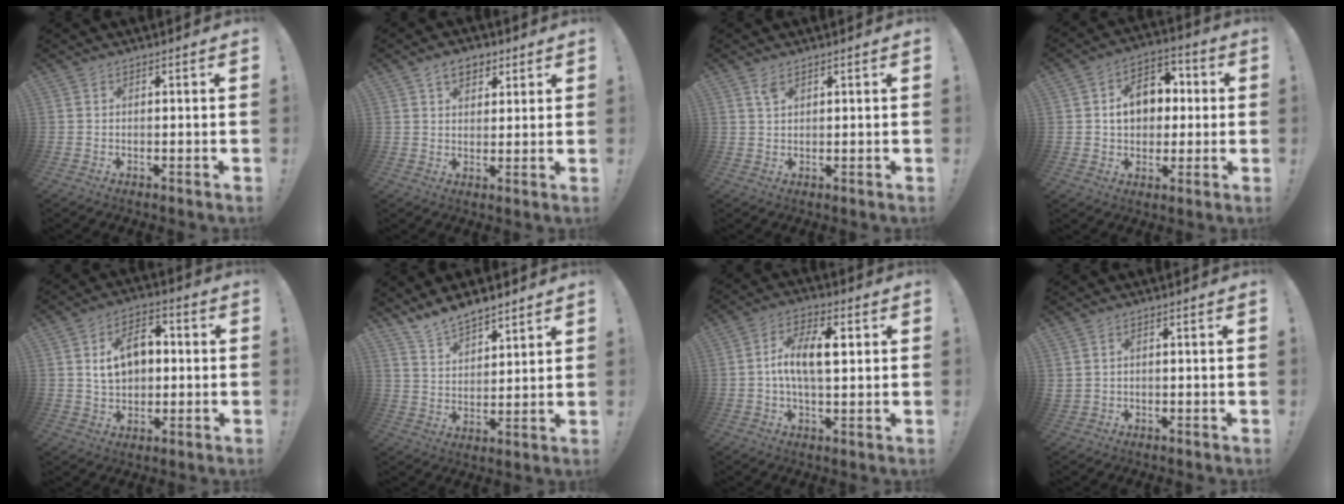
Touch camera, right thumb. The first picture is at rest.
{"total": 6.7, "force": [3.6, 4.5, 3.4], "torque": [-0.041, -0.006, 0.063]}
{"total": 2.5, "force": [1.5, 1.2, 1.6], "torque": [-0.026, -0.003, 0.027]}
{"total": 12.0, "force": [1.6, 9.5, 7.1], "torque": [-0.105, 0.006, 0.036]}
{"total": 11.9, "force": [2.5, 8.4, 8.0], "torque": [-0.117, 0.002, 0.052]}
{"total": 8.9, "force": [8.0, 3.2, 2.2], "torque": [-0.053, -0.056, 0.155]}
{"total": 11.0, "force": [0.9, 5.4, 9.6], "torque": [-0.168, 0.006, 0.014]}
{"total": 1.2, "force": [0.7, 0.9, 0.5], "torque": [-0.011, 0.002, 0.012]}